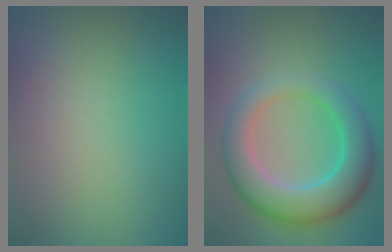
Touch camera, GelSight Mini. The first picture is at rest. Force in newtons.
{"total": 7.6, "press": 7.6, "slide": 0.2}